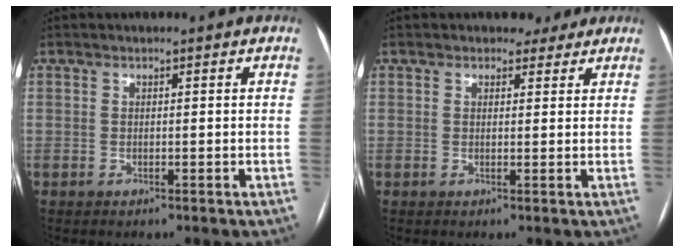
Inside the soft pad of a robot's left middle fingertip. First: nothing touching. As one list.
[{"total": 2.6, "force": [2.1, 1.5, 0.4], "torque": [0.001, 0.005, 0.024]}]